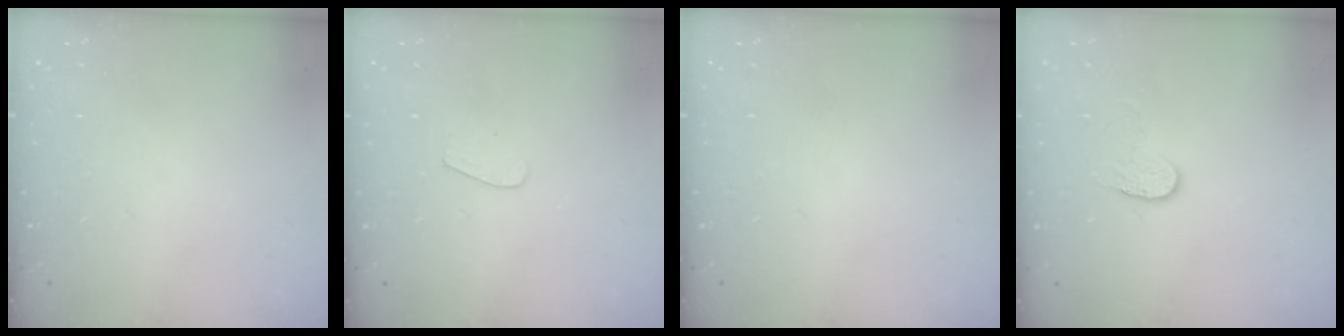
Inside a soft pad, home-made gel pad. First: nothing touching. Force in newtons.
{"total": 4.0, "press": 4.0, "slide": 0.4}
{"total": 0.0}
{"total": 3.8, "press": 3.8, "slide": 0.4}